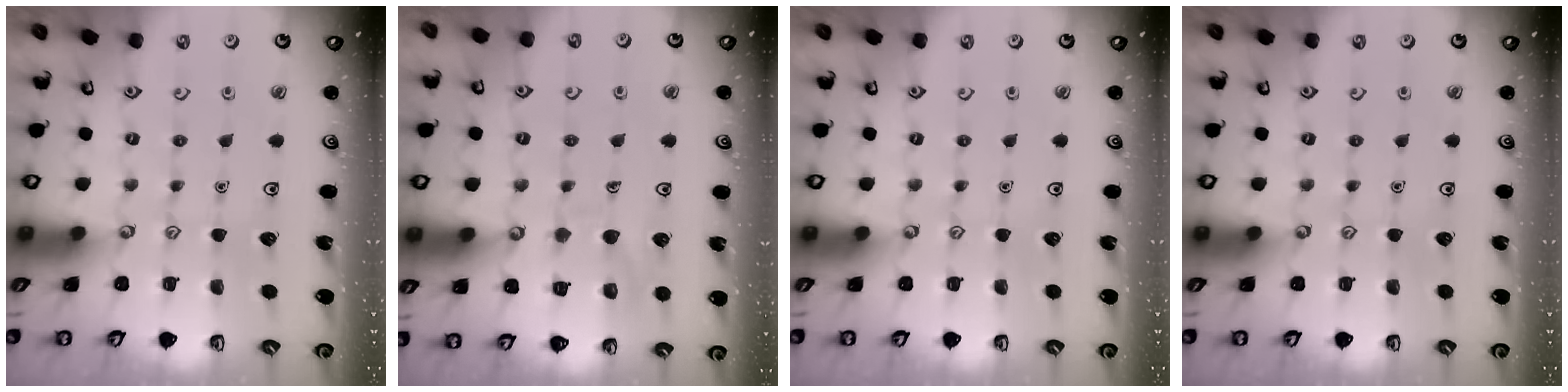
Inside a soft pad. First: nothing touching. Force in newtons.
{"total": 8.2, "press": 8.1, "slide": 0.9}
{"total": 0.0}
{"total": 0.0}